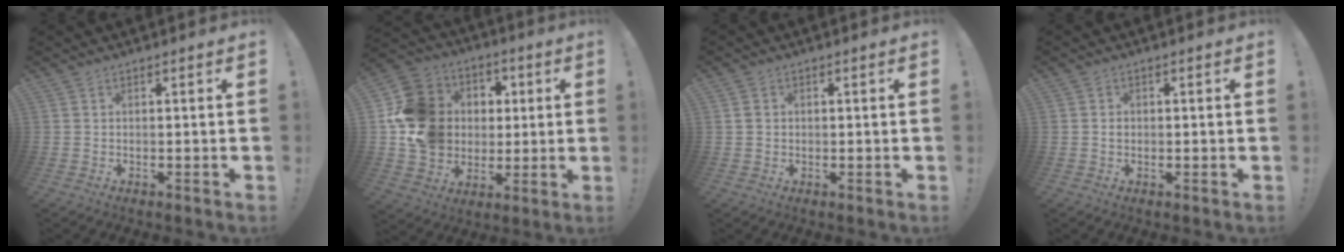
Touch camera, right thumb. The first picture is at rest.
{"total": 17.9, "force": [1.5, 16.3, 7.2], "torque": [-0.105, 0.010, 0.060]}
{"total": 1.9, "force": [0.2, 1.7, 0.7], "torque": [-0.010, 0.004, 0.004]}
{"total": 0.9, "force": [-0.2, 0.9, 0.3], "torque": [-0.001, 0.002, -0.004]}